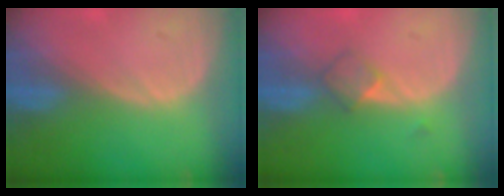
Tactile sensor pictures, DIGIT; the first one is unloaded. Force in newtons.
{"total": 3.0, "press": 2.7, "slide": 1.2}